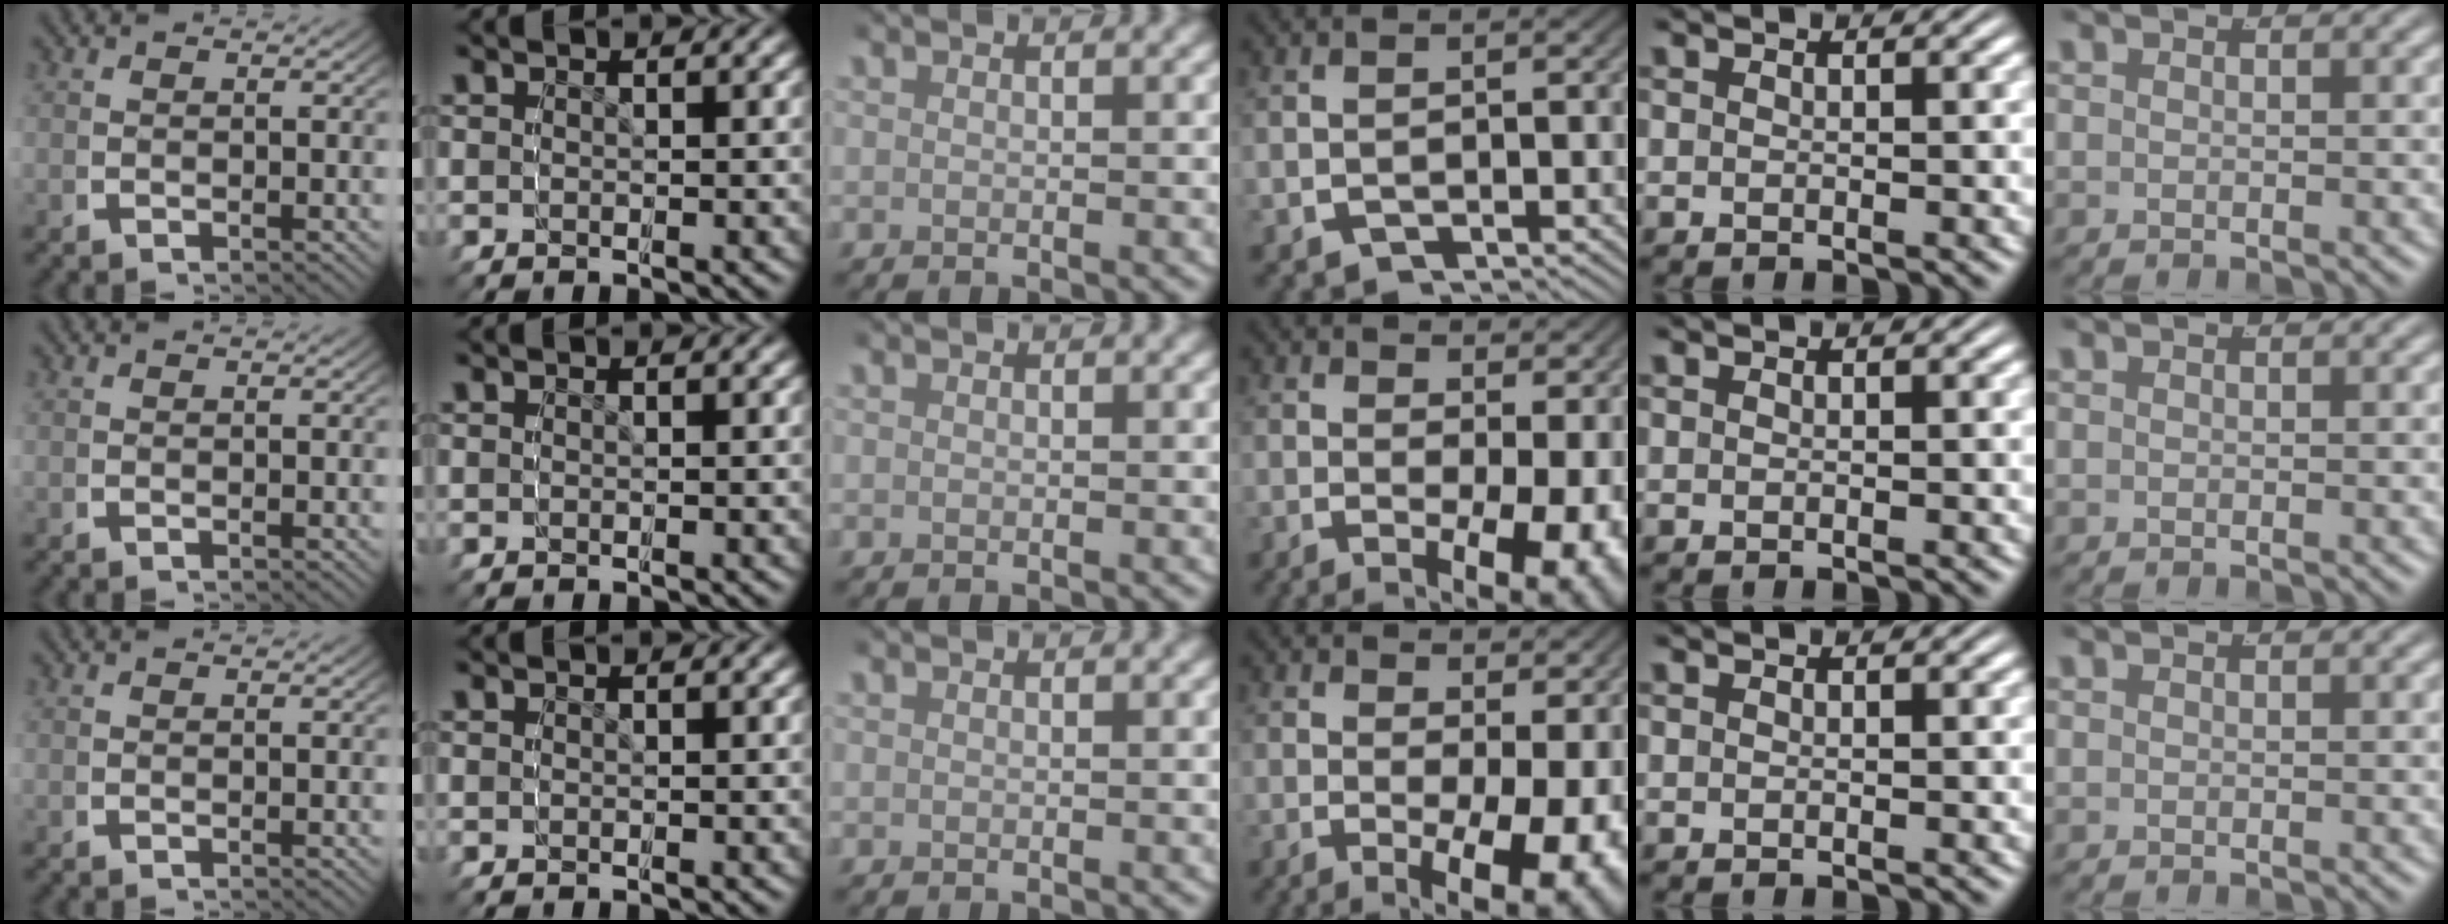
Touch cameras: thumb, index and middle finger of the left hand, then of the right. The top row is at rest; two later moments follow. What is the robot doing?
{"motion": "grasp_and_lifting", "object": "bottle"}